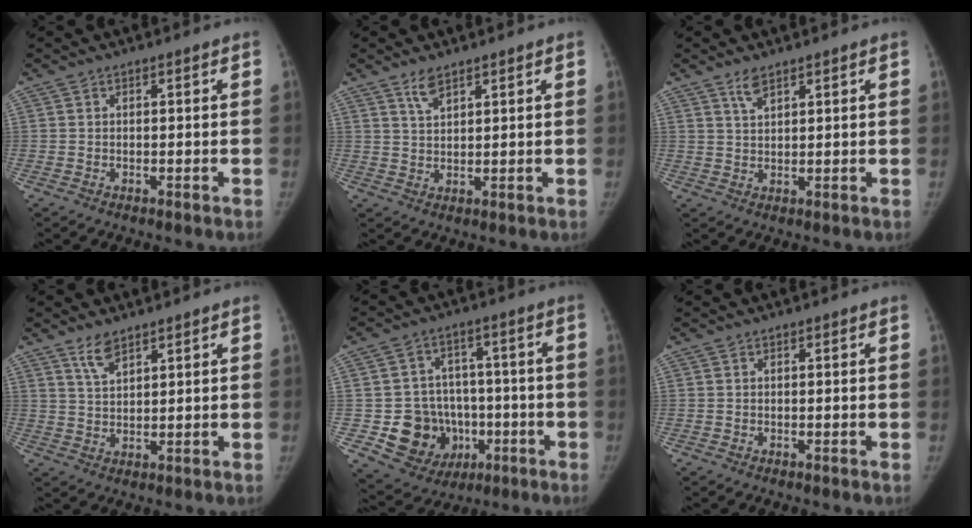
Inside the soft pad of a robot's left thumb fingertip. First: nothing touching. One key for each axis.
{"total": 3.1, "fx": 2.4, "fy": 1.0, "fz": 1.7, "tx": -0.031, "ty": -0.009, "tz": 0.051}
{"total": 2.8, "fx": 2.1, "fy": 0.9, "fz": 1.6, "tx": -0.031, "ty": -0.007, "tz": 0.046}
{"total": 3.9, "fx": 3.0, "fy": 1.4, "fz": 2.1, "tx": -0.036, "ty": -0.016, "tz": 0.063}
{"total": 13.4, "fx": -3.4, "fy": 11.7, "fz": 5.5, "tx": -0.052, "ty": 0.025, "tz": -0.037}
{"total": 0.0}